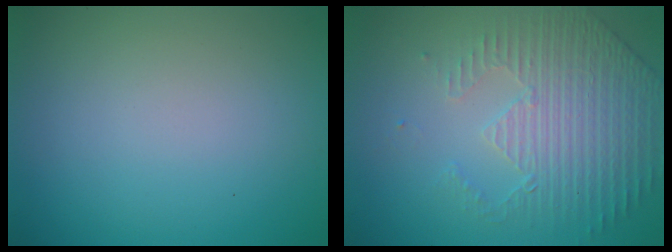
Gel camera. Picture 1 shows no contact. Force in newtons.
{"total": 4.4, "press": 3.3, "slide": 3.0}